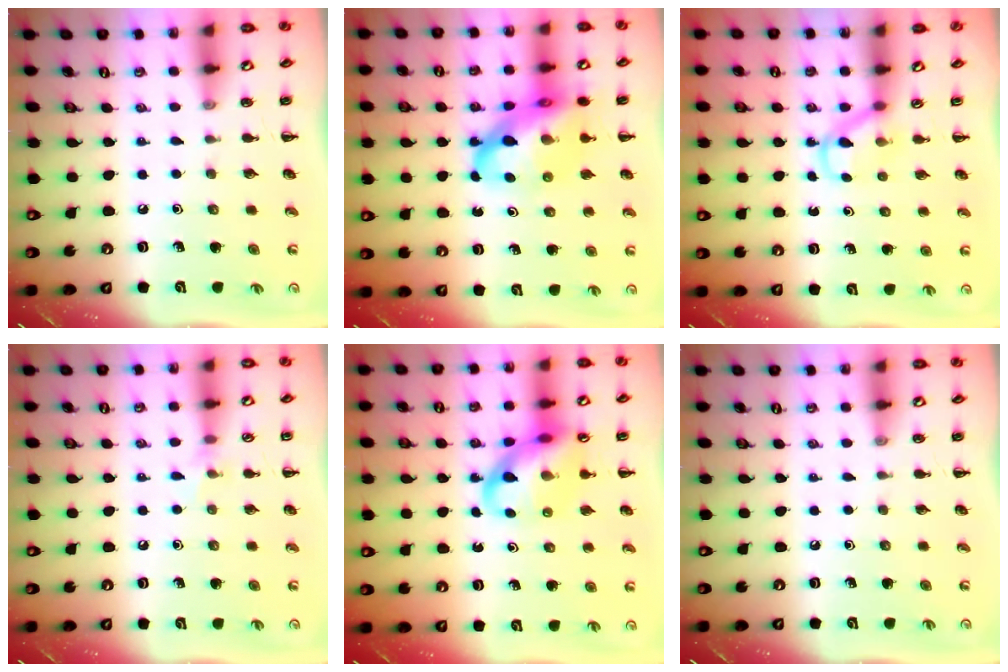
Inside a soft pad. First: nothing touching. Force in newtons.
{"total": 18.0, "press": 17.5, "slide": 4.3}
{"total": 3.6, "press": 3.5, "slide": 1.1}
{"total": 4.8, "press": 4.5, "slide": 1.8}
{"total": 14.4, "press": 14.2, "slide": 2.8}
{"total": 0.0}